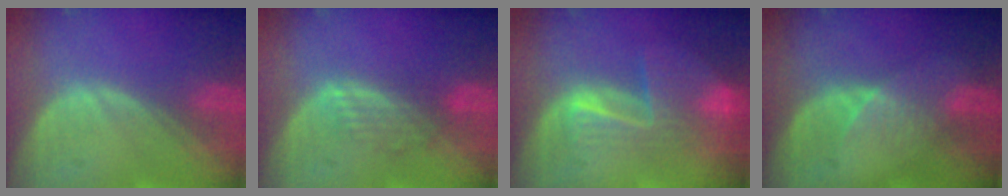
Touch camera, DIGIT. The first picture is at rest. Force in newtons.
{"total": 3.7, "press": 3.0, "slide": 2.2}
{"total": 8.2, "press": 7.1, "slide": 4.3}
{"total": 3.2, "press": 2.8, "slide": 1.4}